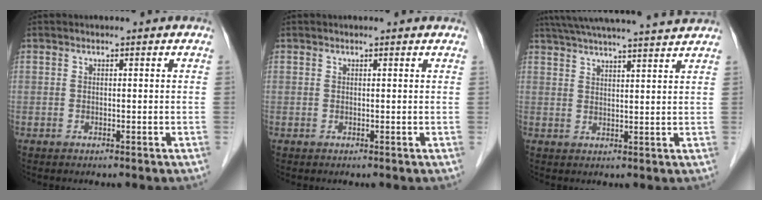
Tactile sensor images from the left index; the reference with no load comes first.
{"total": 1.2, "force": [1.1, 0.2, 0.3], "torque": [-0.011, 0.008, 0.009]}
{"total": 17.4, "force": [15.9, 0.0, 7.1], "torque": [-0.125, 0.024, 0.221]}